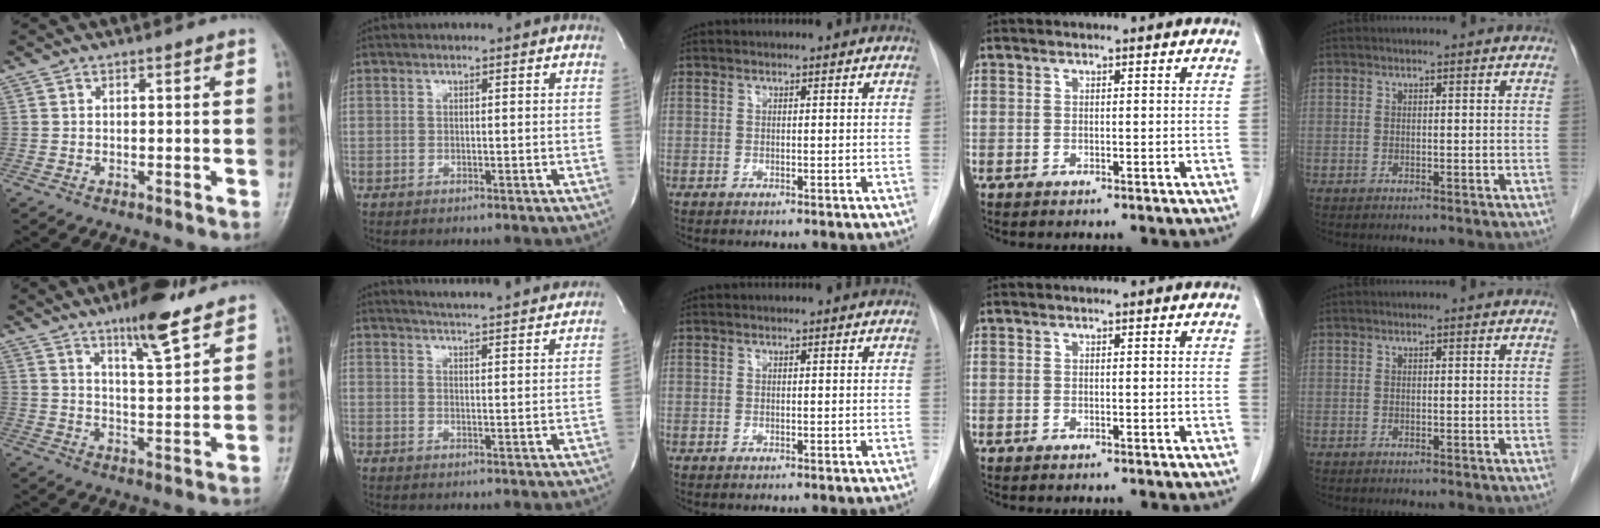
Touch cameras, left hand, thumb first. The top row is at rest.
{"thumb": {"total": 9.9, "force": [7.0, 2.3, 6.6], "torque": [-0.090, -0.047, 0.111]}, "index": {"total": 12.3, "force": [11.7, -0.1, 3.7], "torque": [-0.059, -0.010, 0.144]}}